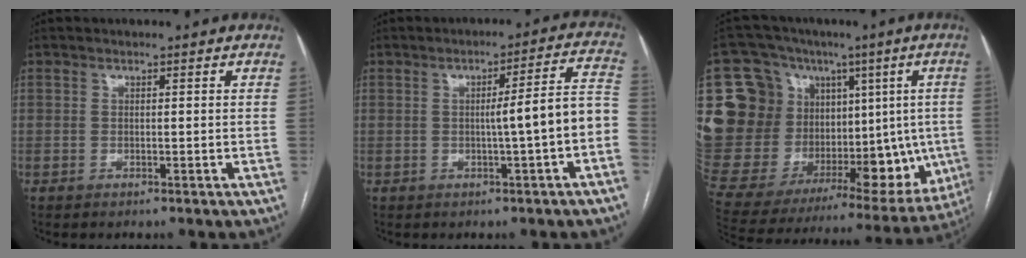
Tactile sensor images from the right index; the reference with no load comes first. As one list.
[{"total": 8.1, "force": [-1.6, -0.5, 7.9], "torque": [-0.100, 0.026, -0.023]}, {"total": 34.8, "force": [3.4, 23.6, 25.4], "torque": [-0.463, 0.112, 0.089]}]